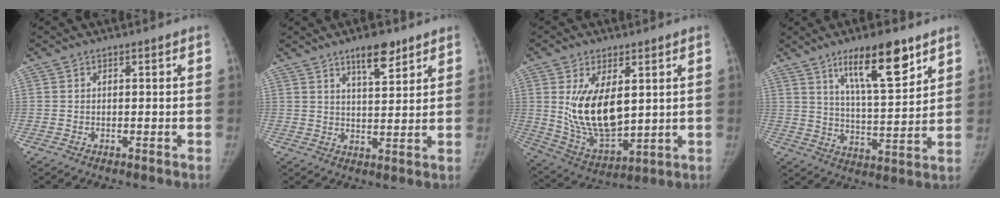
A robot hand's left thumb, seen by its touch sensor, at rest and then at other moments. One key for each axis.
{"total": 7.2, "fx": 4.9, "fy": 2.3, "fz": 4.7, "tx": -0.058, "ty": -0.033, "tz": 0.079}
{"total": 15.0, "fx": 3.1, "fy": 7.9, "fz": 12.4, "tx": -0.202, "ty": -0.025, "tz": 0.078}
{"total": 14.2, "fx": 8.8, "fy": 3.7, "fz": 10.6, "tx": -0.151, "ty": -0.050, "tz": 0.149}